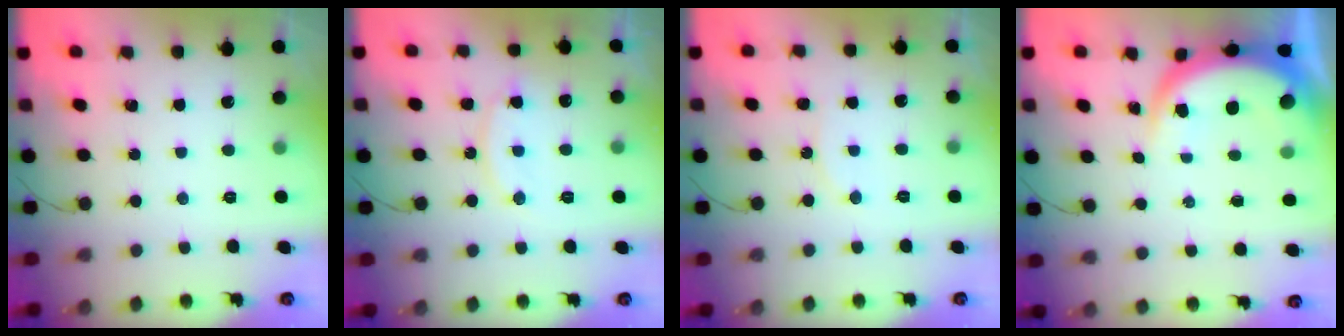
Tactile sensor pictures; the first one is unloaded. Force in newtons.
{"total": 11.0, "press": 11.0, "slide": 0.8}
{"total": 5.9, "press": 5.8, "slide": 0.6}
{"total": 6.5, "press": 6.4, "slide": 1.0}